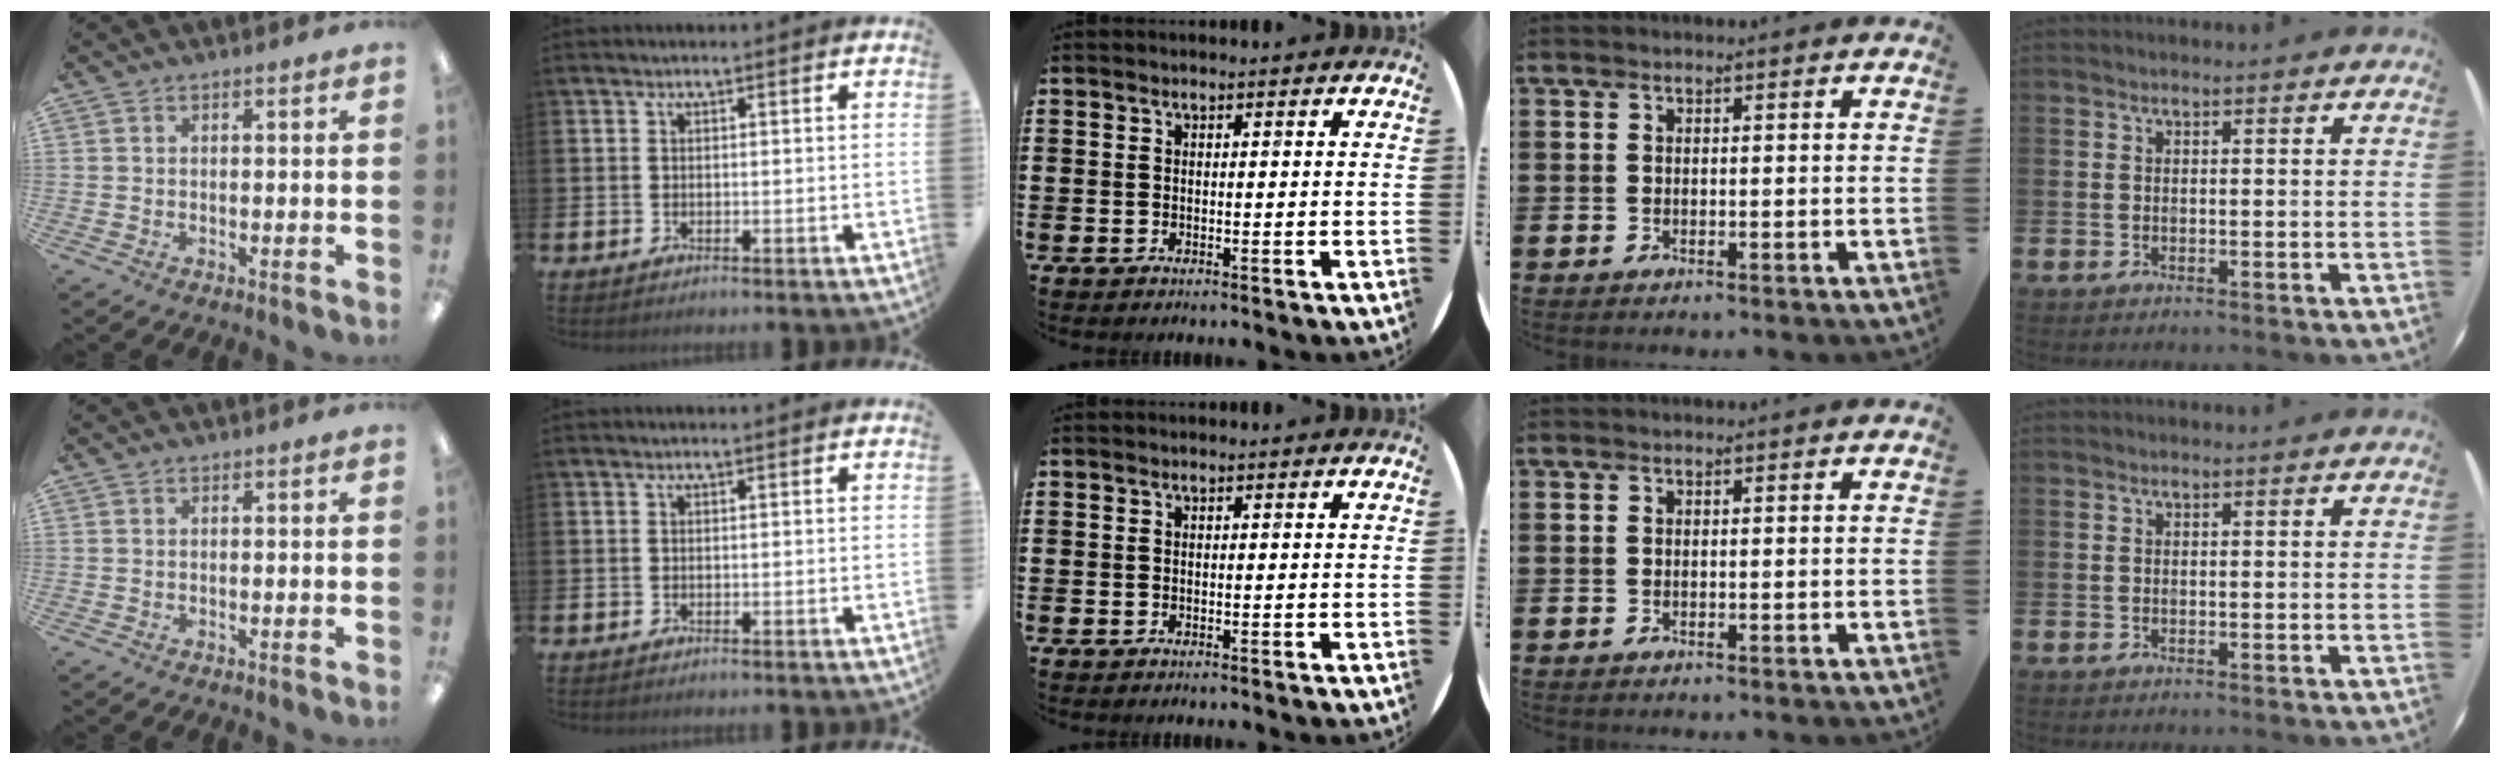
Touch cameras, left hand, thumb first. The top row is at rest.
{}